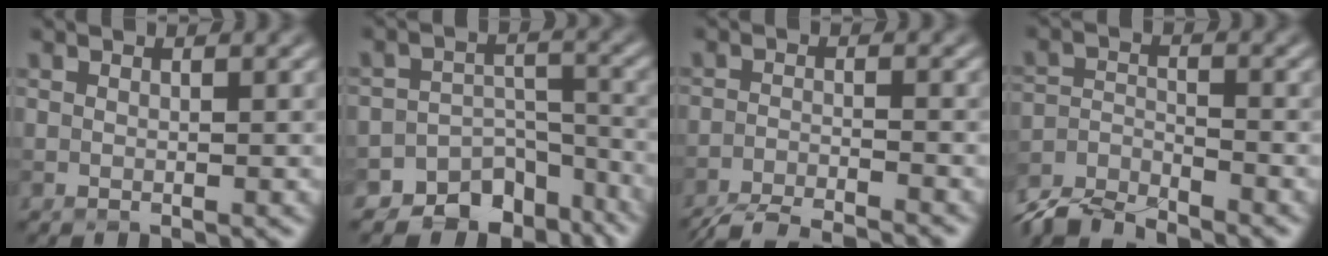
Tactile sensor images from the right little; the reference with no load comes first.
{"total": 8.3, "force": [-6.7, 4.8, 1.1], "torque": [0.004, -0.003, -0.083]}
{"total": 7.0, "force": [-6.5, 1.0, 2.3], "torque": [-0.045, -0.017, -0.107]}
{"total": 4.9, "force": [-4.7, 0.8, 1.3], "torque": [-0.027, -0.007, -0.099]}